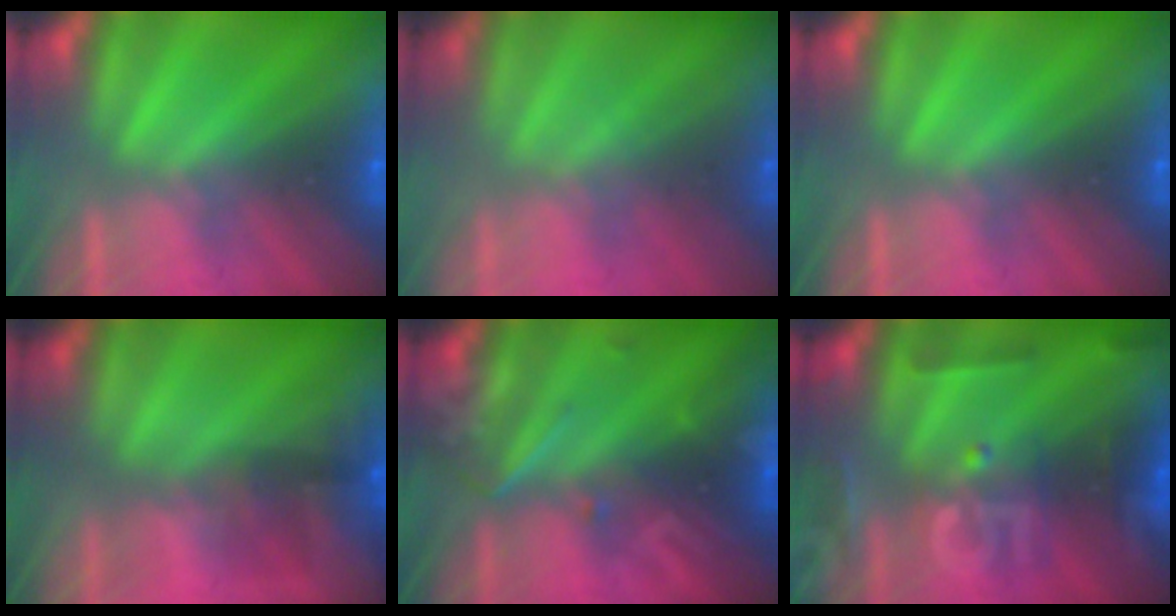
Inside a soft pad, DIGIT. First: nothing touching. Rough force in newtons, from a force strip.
{"total": 1.4}
{"total": 0.0}
{"total": 3.8}
{"total": 2.7}
{"total": 2.8}